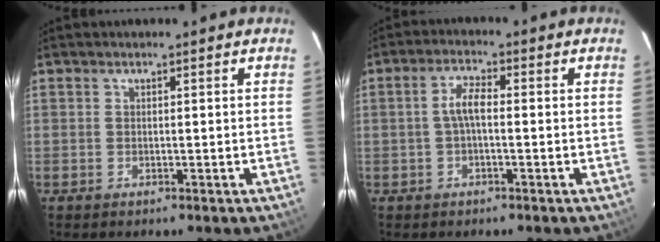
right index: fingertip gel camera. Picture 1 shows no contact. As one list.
[{"total": 3.7, "force": [-0.3, 1.2, 3.5], "torque": [-0.071, 0.011, -0.006]}]